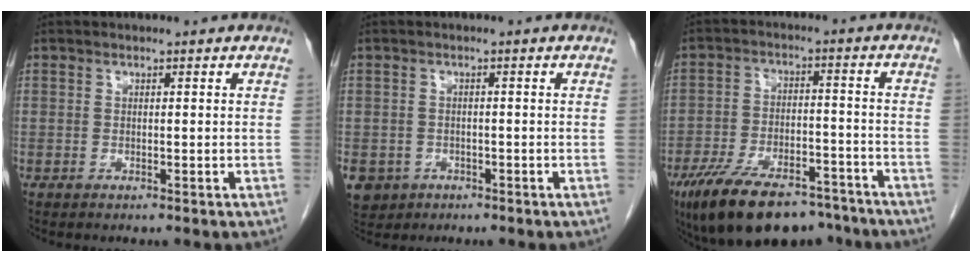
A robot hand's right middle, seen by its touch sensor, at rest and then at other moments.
{"total": 6.5, "force": [-3.2, 5.5, 1.7], "torque": [-0.044, -0.001, -0.046]}
{"total": 17.3, "force": [-13.1, 6.5, 9.3], "torque": [-0.169, 0.002, -0.211]}